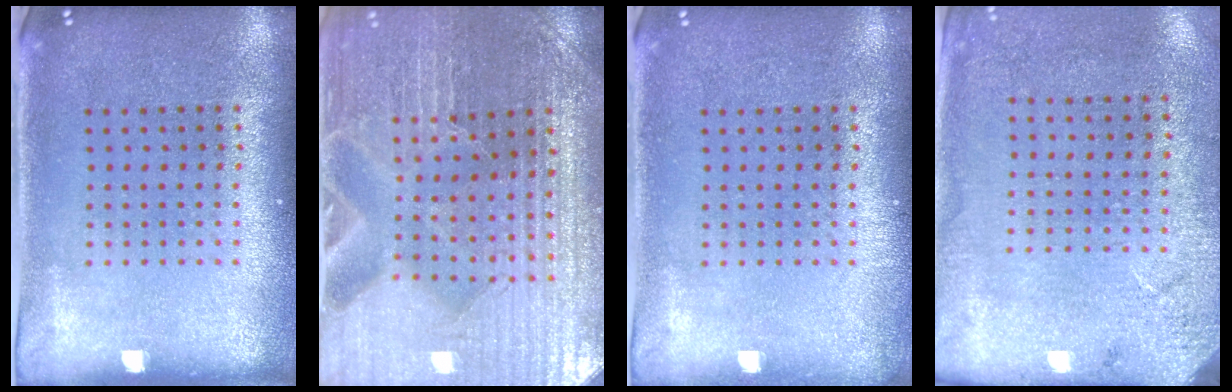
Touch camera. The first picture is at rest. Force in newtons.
{"total": 3.6, "press": 3.6, "slide": 0.5}
{"total": 0.5, "press": 0.5, "slide": 0.1}
{"total": 2.7, "press": 2.3, "slide": 1.3}